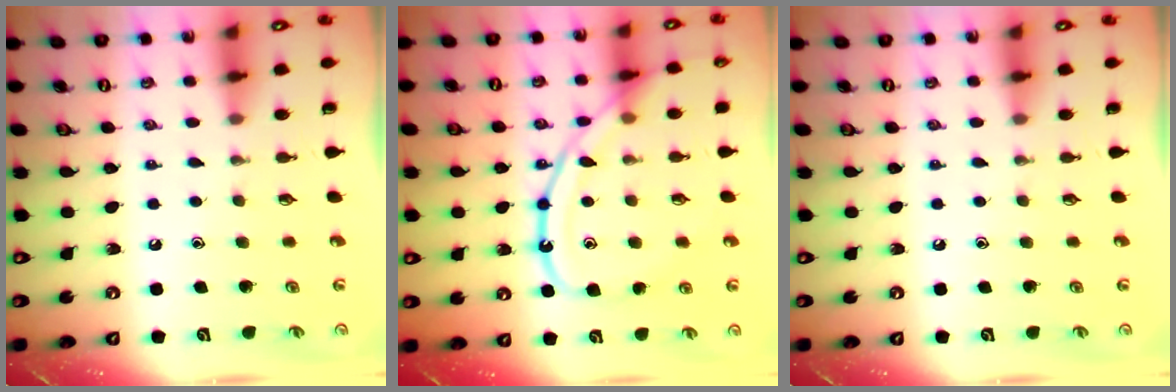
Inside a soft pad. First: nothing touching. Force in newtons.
{"total": 15.0, "press": 15.0, "slide": 1.3}
{"total": 0.0}